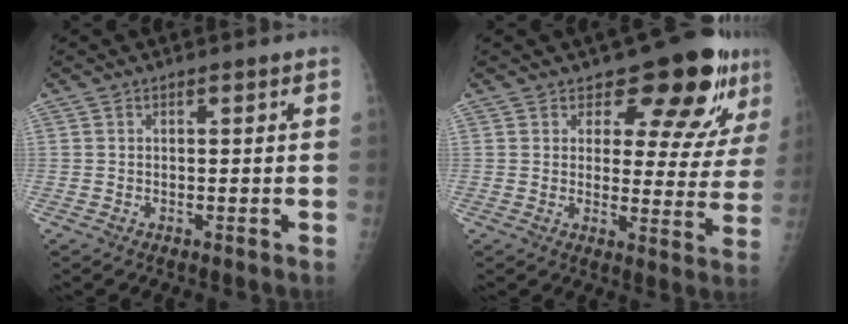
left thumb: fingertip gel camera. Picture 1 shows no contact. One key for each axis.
{"total": 12.6, "fx": 9.0, "fy": 5.6, "fz": 6.9, "tx": -0.041, "ty": -0.065, "tz": 0.107}